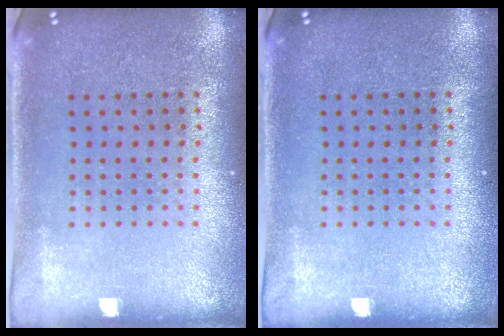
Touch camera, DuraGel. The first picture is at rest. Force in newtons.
{"total": 0.0}